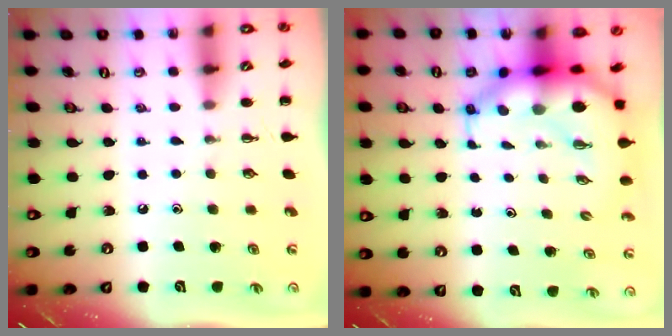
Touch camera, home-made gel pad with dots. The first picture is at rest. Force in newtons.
{"total": 8.8, "press": 8.5, "slide": 2.3}